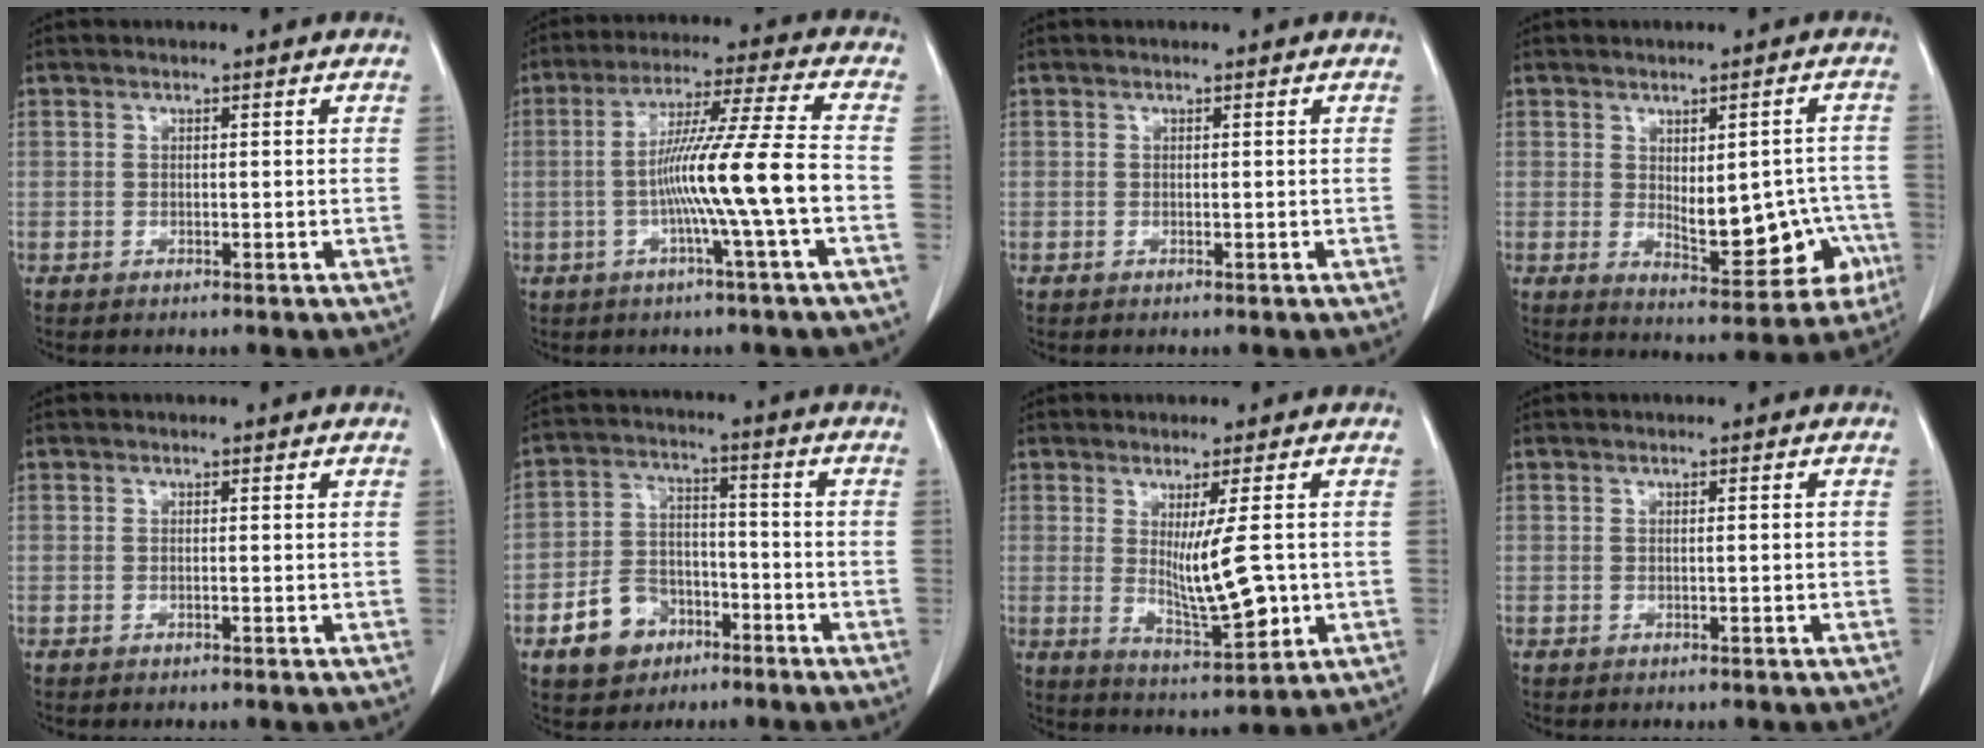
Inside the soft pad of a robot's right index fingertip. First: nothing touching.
{"total": 12.3, "force": [-2.8, -1.8, 11.8], "torque": [-0.212, 0.007, -0.051]}
{"total": 0.0}
{"total": 10.5, "force": [-1.6, 4.9, 9.1], "torque": [-0.105, 0.007, -0.003]}
{"total": 0.0}
{"total": 9.0, "force": [-4.8, 6.7, 3.7], "torque": [-0.080, 0.021, -0.075]}
{"total": 8.8, "force": [-0.1, 1.2, 8.7], "torque": [-0.148, -0.026, 0.010]}
{"total": 0.8, "force": [-0.2, 0.0, 0.8], "torque": [-0.014, 0.000, 0.000]}